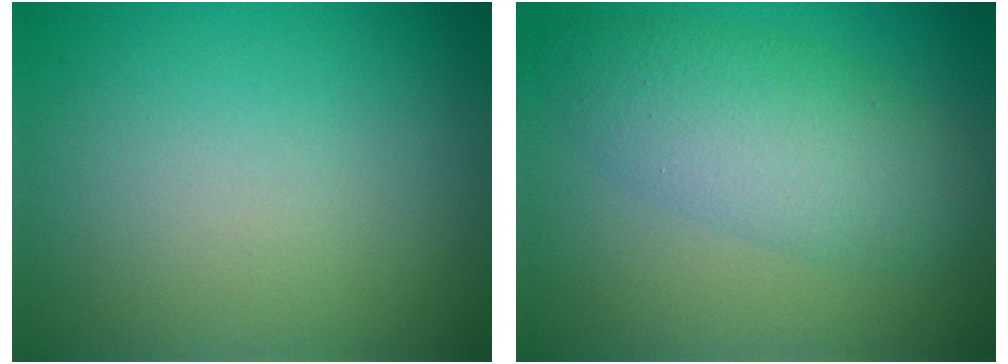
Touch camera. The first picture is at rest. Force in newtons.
{"total": 5.6, "press": 5.6, "slide": 0.2}